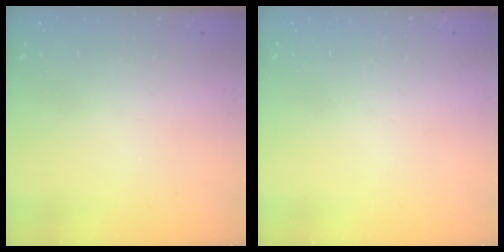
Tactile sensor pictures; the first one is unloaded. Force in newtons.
{"total": 0.0}